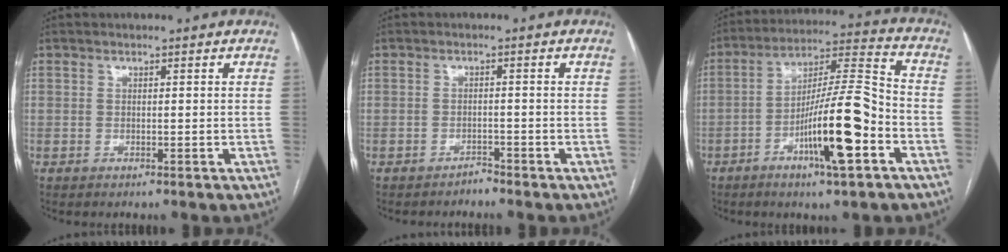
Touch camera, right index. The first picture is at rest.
{"total": 1.2, "force": [-1.2, 0.1, -0.3], "torque": [0.010, -0.002, -0.020]}
{"total": 14.7, "force": [-5.8, 1.1, 13.5], "torque": [-0.239, 0.002, -0.097]}